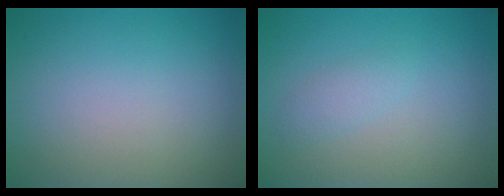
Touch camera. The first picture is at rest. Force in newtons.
{"total": 1.2, "press": 1.2, "slide": 0.1}